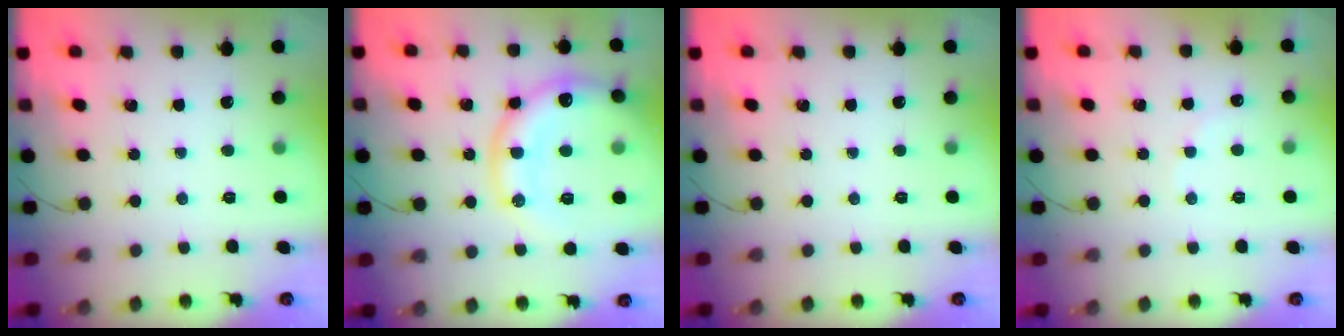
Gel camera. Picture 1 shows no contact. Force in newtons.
{"total": 19.6, "press": 19.4, "slide": 2.7}
{"total": 0.0}
{"total": 4.9, "press": 4.9, "slide": 0.8}